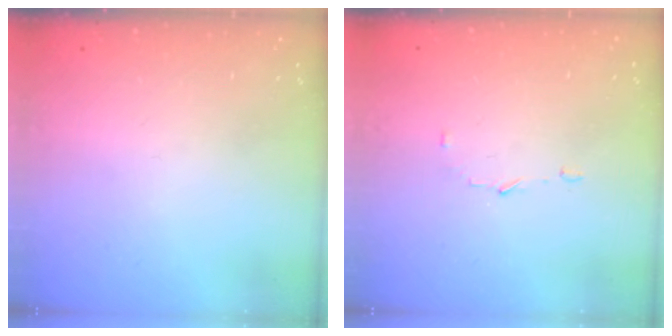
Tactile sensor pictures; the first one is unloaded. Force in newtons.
{"total": 3.4, "press": 3.4, "slide": 0.2}